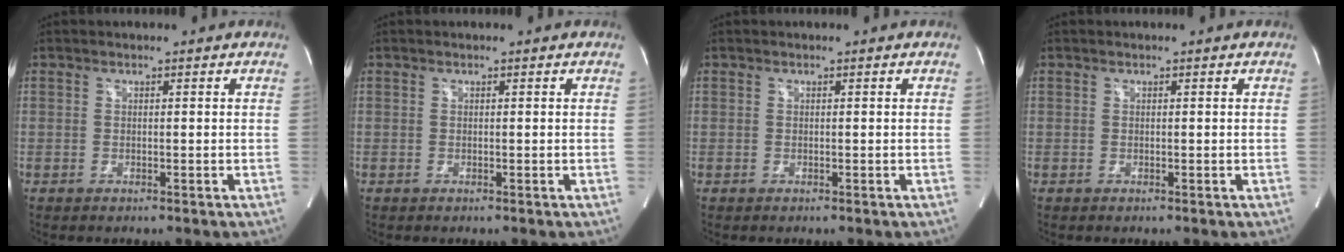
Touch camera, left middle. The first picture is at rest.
{"total": 0.0}
{"total": 0.0}
{"total": 0.0}